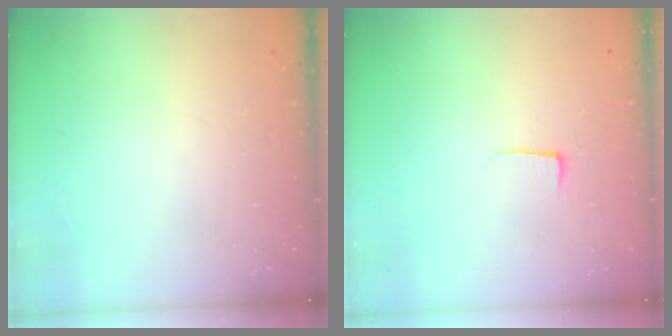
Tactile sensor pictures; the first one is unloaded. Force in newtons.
{"total": 3.8, "press": 3.8, "slide": 0.5}